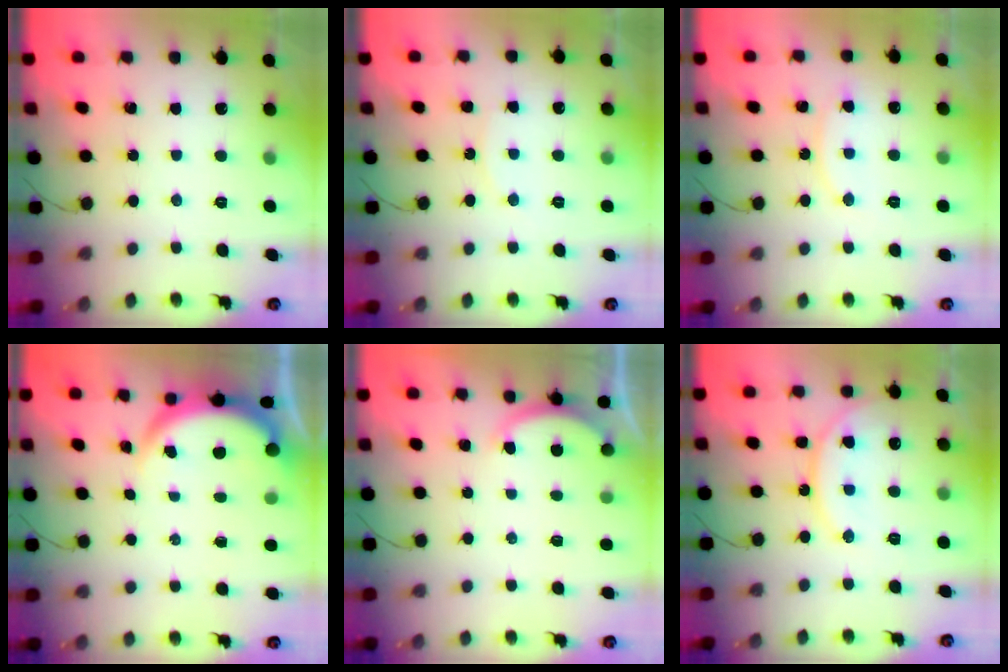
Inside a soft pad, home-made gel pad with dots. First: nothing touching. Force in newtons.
{"total": 5.8, "press": 5.7, "slide": 0.5}
{"total": 7.8, "press": 7.8, "slide": 0.6}
{"total": 3.9, "press": 3.9, "slide": 0.2}
{"total": 1.9, "press": 1.8, "slide": 0.5}
{"total": 14.4, "press": 14.3, "slide": 1.4}